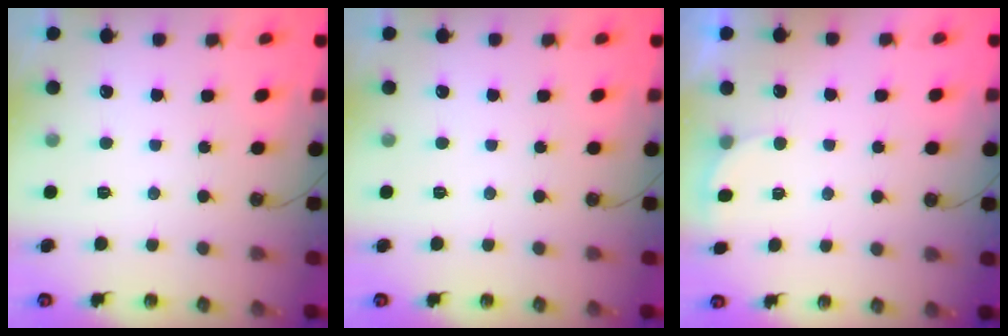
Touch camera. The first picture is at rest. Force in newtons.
{"total": 0.0}
{"total": 2.2, "press": 2.0, "slide": 1.0}